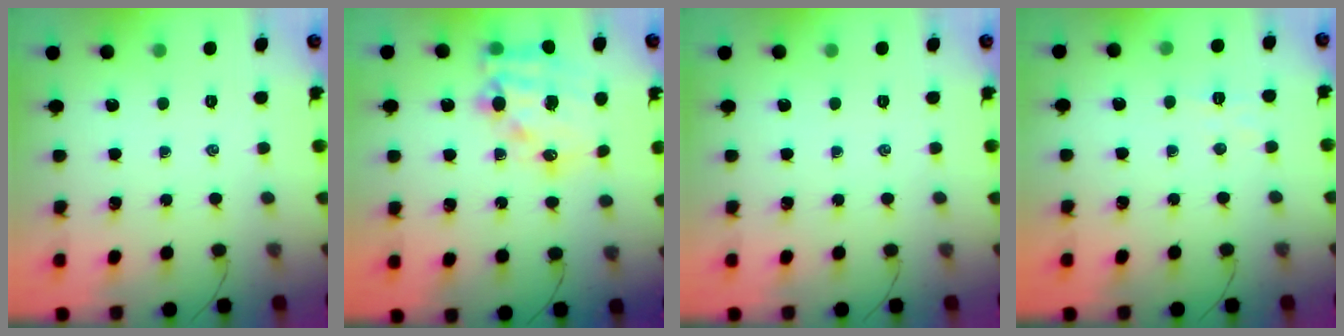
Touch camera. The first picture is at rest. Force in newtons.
{"total": 14.9, "press": 14.6, "slide": 3.0}
{"total": 0.0}
{"total": 4.3, "press": 4.1, "slide": 1.0}